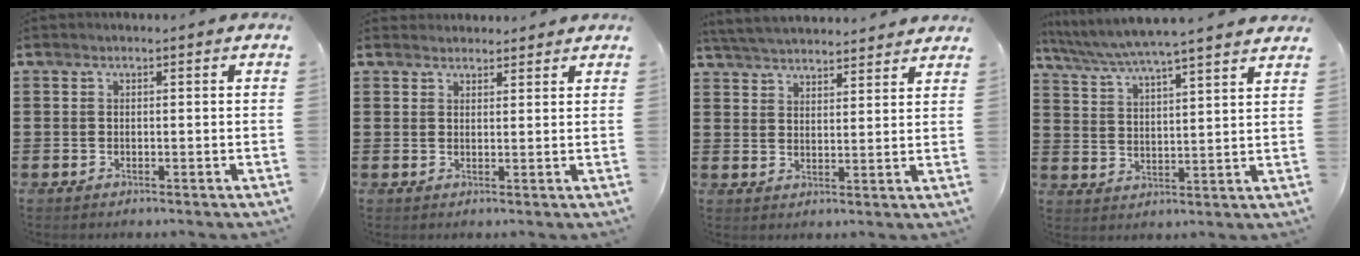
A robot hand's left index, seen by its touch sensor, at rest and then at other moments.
{"total": 2.0, "force": [2.0, 0.5, -0.2], "torque": [-0.002, 0.001, 0.038]}
{"total": 4.2, "force": [4.2, 0.0, 0.4], "torque": [-0.022, -0.018, 0.076]}
{"total": 5.3, "force": [4.9, -0.7, 1.7], "torque": [-0.055, -0.034, 0.082]}